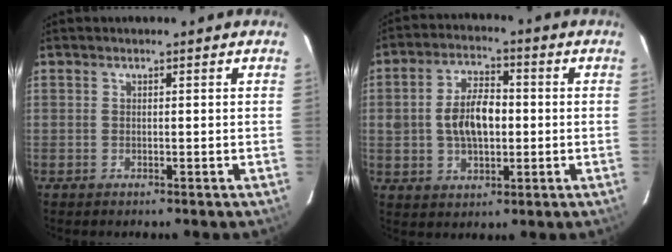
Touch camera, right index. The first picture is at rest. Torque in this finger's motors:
{"motor_torque": [0.37, -0.03, 0.34, 0.11]}